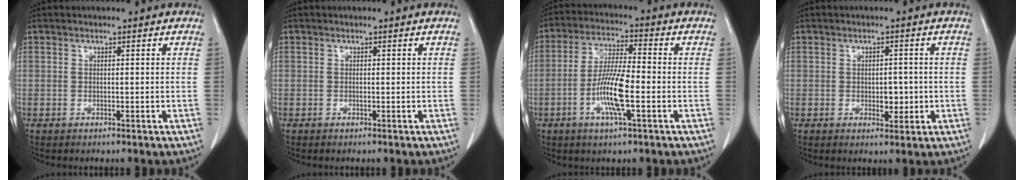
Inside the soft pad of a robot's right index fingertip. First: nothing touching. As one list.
[{"total": 0.0}, {"total": 9.3, "force": [-2.8, 1.1, 8.8], "torque": [-0.169, -0.005, -0.057]}, {"total": 2.8, "force": [-0.4, 1.7, 2.2], "torque": [-0.025, 0.001, -0.001]}]